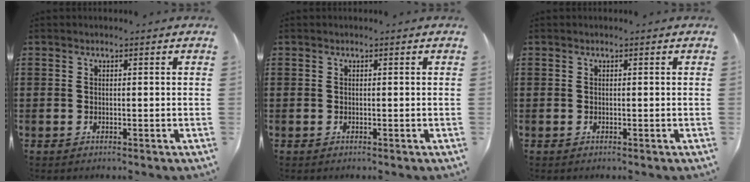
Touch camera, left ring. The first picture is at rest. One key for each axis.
{"total": 0.0}
{"total": 0.0}